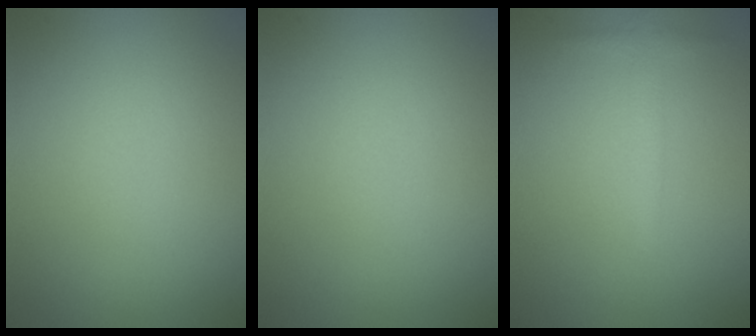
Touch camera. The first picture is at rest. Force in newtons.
{"total": 0.0}
{"total": 1.4, "press": 1.4, "slide": 0.0}